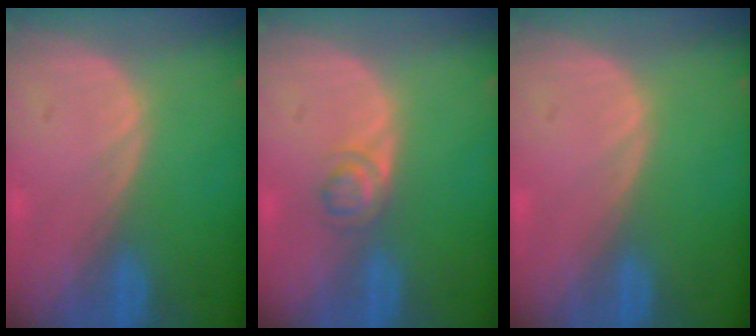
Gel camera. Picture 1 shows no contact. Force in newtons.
{"total": 2.7, "press": 2.7, "slide": 0.2}
{"total": 0.0}